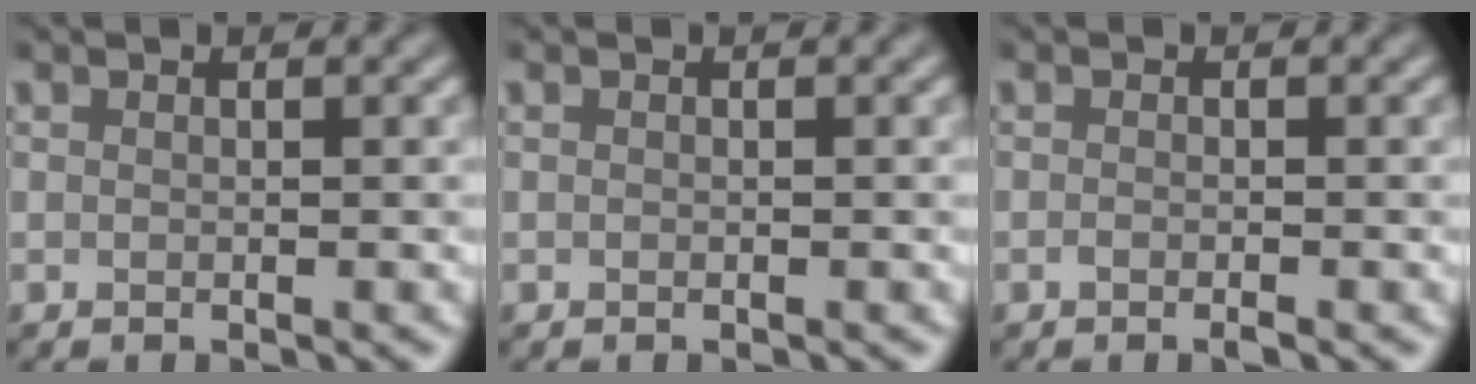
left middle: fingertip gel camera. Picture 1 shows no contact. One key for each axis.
{"total": 0.0}
{"total": 0.9, "fx": -0.5, "fy": 0.1, "fz": 0.7, "tx": -0.011, "ty": -0.001, "tz": -0.011}